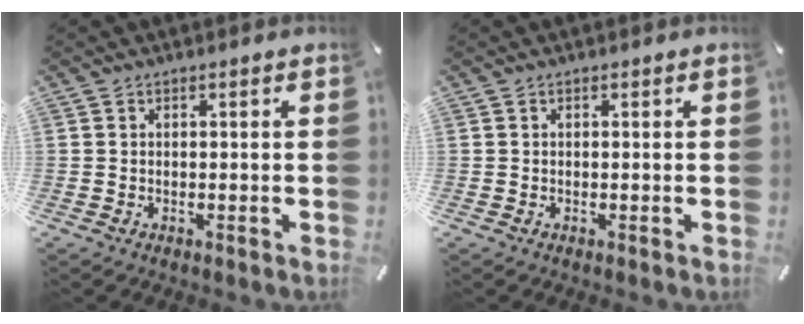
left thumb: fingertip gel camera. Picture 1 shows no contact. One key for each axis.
{"total": 0.0}